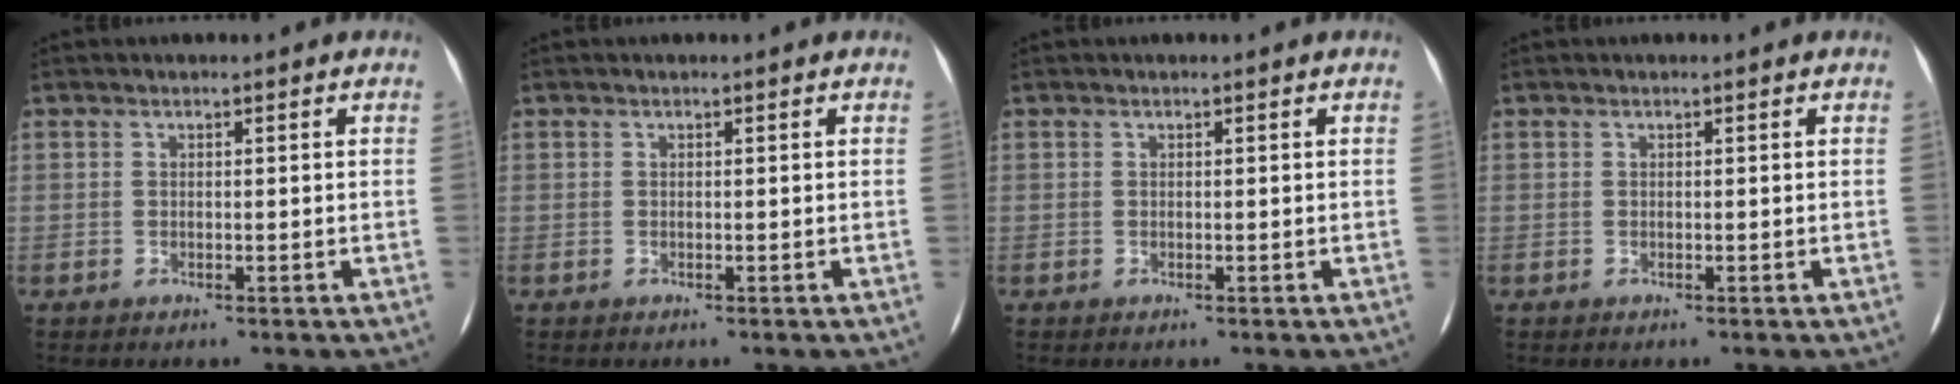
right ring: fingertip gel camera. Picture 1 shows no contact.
{"total": 0.0}
{"total": 0.0}
{"total": 0.0}